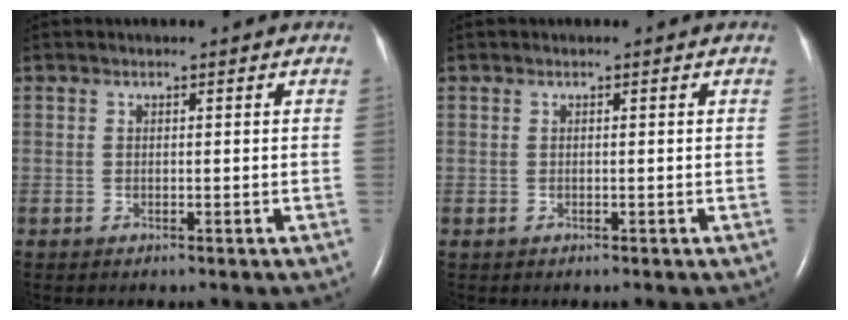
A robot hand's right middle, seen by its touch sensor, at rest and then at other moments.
{"total": 0.0}